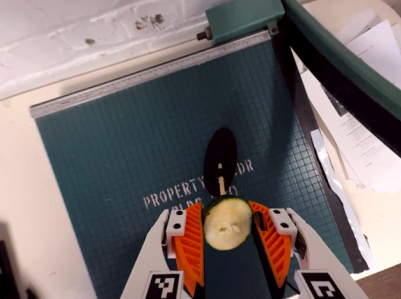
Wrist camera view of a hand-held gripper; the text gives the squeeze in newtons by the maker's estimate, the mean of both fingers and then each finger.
{"total": 8.8, "left": 8.8, "right": 8.8}